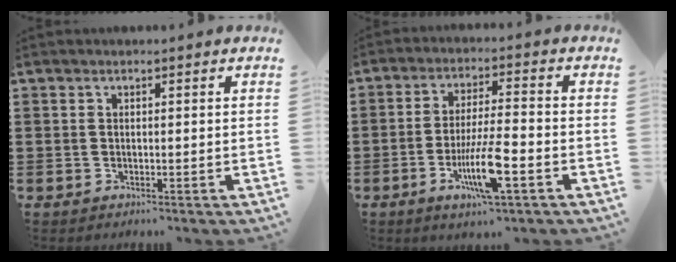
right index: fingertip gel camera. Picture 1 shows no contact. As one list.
[{"total": 9.4, "force": [-3.6, 1.6, 8.6], "torque": [-0.177, -0.015, -0.070]}]